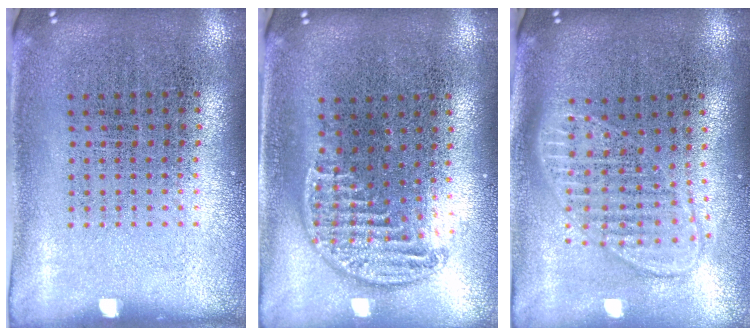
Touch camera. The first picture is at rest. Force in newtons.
{"total": 1.2, "press": 1.1, "slide": 0.5}
{"total": 1.8, "press": 1.5, "slide": 1.0}